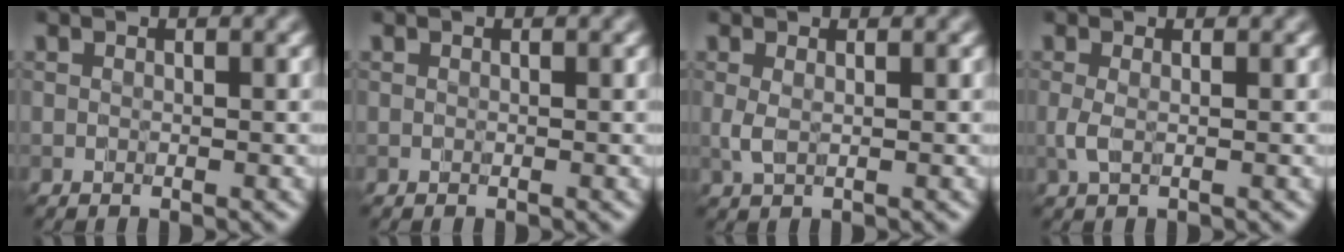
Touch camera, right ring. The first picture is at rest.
{"total": 0.0}
{"total": 0.9, "force": [0.3, 0.2, 0.8], "torque": [-0.018, -0.004, 0.006]}
{"total": 1.0, "force": [0.0, 0.2, 1.0], "torque": [-0.022, -0.004, -0.001]}